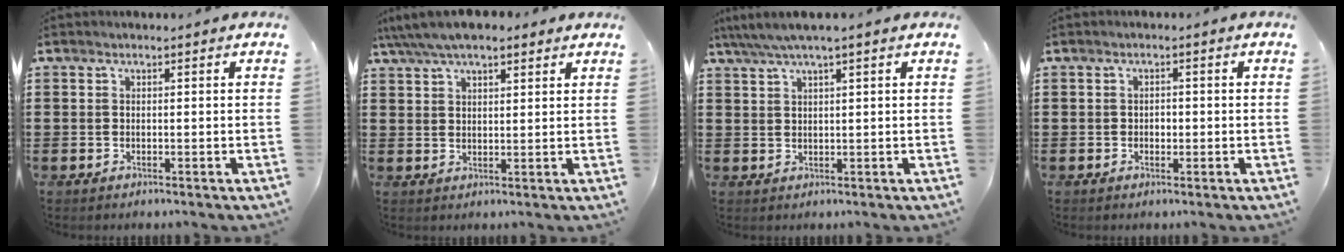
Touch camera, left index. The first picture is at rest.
{"total": 5.7, "force": [4.6, 1.6, 2.9], "torque": [-0.068, -0.001, 0.086]}
{"total": 2.8, "force": [1.9, 0.0, 2.1], "torque": [-0.044, 0.002, 0.033]}
{"total": 0.9, "force": [-0.1, 0.7, 0.4], "torque": [-0.009, 0.005, -0.004]}